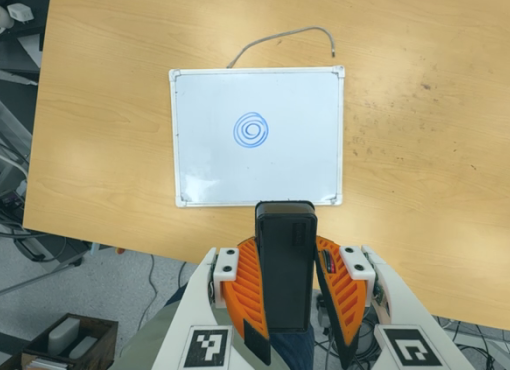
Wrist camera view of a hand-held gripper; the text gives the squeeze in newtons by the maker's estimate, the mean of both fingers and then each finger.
{"total": 8.5, "left": 7.4, "right": 9.6}